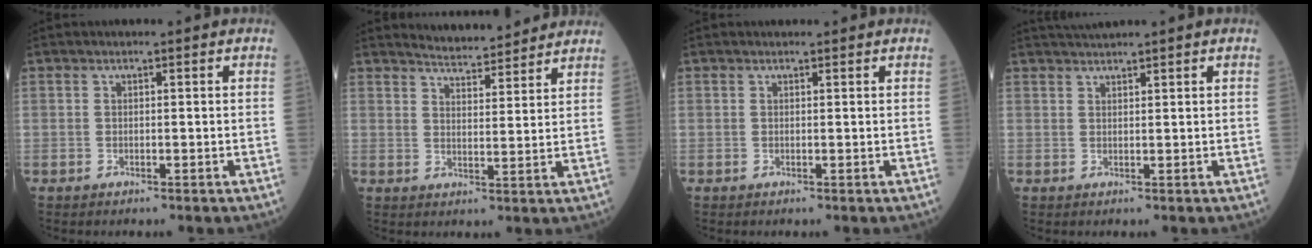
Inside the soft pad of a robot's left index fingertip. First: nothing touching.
{"total": 8.0, "force": [7.7, 1.0, 1.7], "torque": [-0.033, 0.009, 0.108]}
{"total": 0.8, "force": [0.8, 0.2, 0.1], "torque": [-0.009, 0.003, 0.012]}
{"total": 2.2, "force": [2.1, -0.6, 0.4], "torque": [-0.008, 0.016, 0.047]}